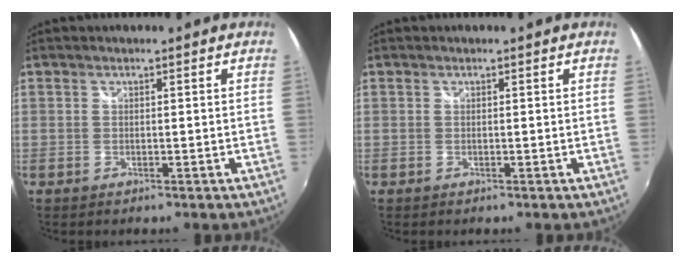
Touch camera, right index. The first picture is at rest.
{"total": 0.0}